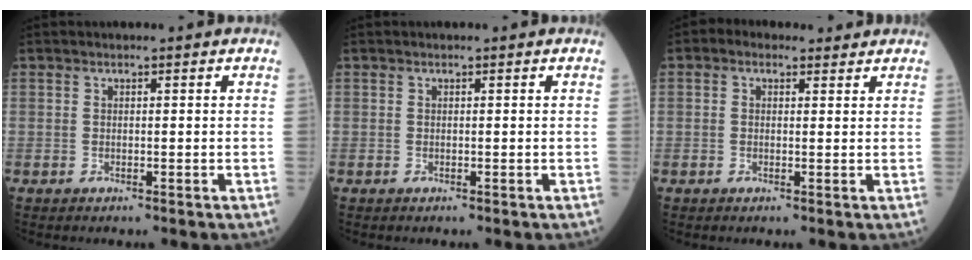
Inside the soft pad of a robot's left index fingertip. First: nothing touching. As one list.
[{"total": 0.0}, {"total": 3.2, "force": [2.0, 2.1, 1.4], "torque": [-0.030, 0.026, 0.031]}]